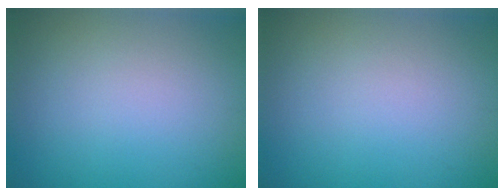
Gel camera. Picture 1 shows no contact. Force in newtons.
{"total": 0.0}